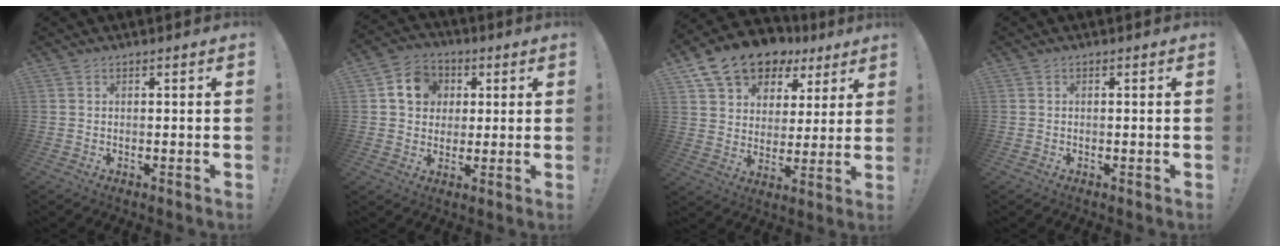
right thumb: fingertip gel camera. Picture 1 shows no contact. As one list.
[{"total": 10.6, "force": [3.1, 9.2, 4.3], "torque": [-0.060, 0.001, 0.065]}, {"total": 15.1, "force": [10.5, 9.0, 6.0], "torque": [-0.104, -0.069, 0.195]}, {"total": 0.0}]